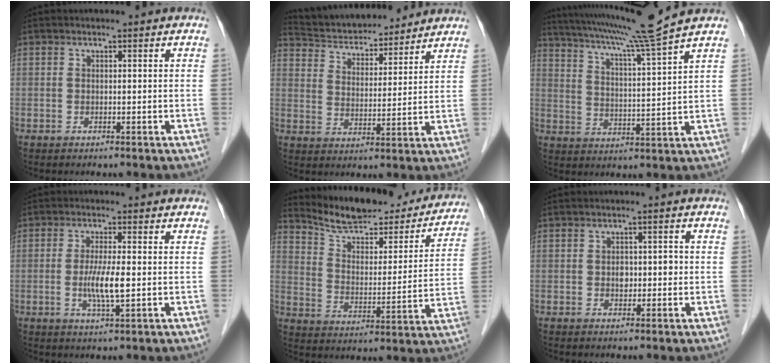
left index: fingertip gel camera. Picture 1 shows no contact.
{"total": 14.5, "force": [13.6, 3.2, 3.9], "torque": [-0.063, 0.023, 0.221]}
{"total": 12.4, "force": [10.4, -3.0, 5.9], "torque": [-0.108, -0.020, 0.165]}
{"total": 5.1, "force": [-0.6, 0.4, 5.0], "torque": [-0.102, -0.010, -0.012]}
{"total": 20.8, "force": [19.1, 5.0, 6.6], "torque": [-0.089, -0.013, 0.266]}
{"total": 2.5, "force": [-0.3, 1.7, 1.9], "torque": [-0.030, 0.013, -0.001]}